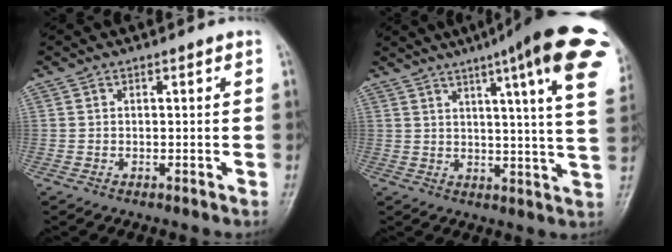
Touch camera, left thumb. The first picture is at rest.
{"total": 22.9, "force": [11.9, 3.0, 19.3], "torque": [-0.228, -0.024, 0.136]}